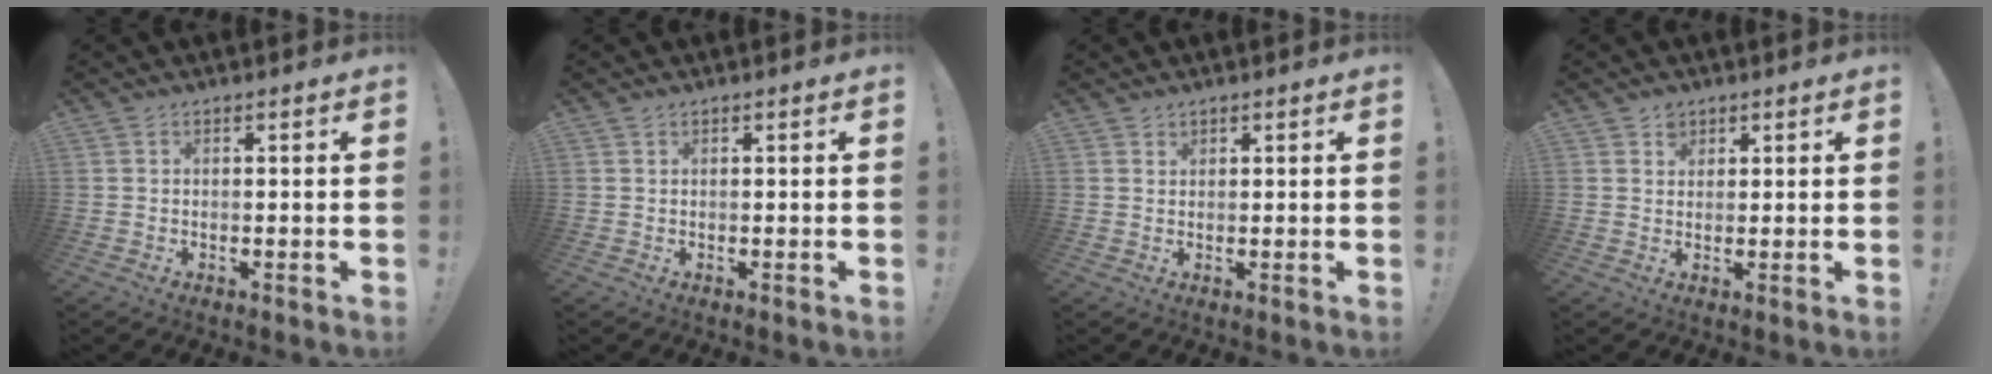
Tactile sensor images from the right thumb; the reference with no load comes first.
{"total": 0.5, "force": [0.4, 0.3, 0.2], "torque": [0.002, -0.003, 0.006]}
{"total": 0.9, "force": [0.8, 0.4, 0.0], "torque": [0.001, -0.004, 0.016]}
{"total": 2.9, "force": [1.6, 2.3, 0.5], "torque": [-0.004, -0.004, 0.028]}